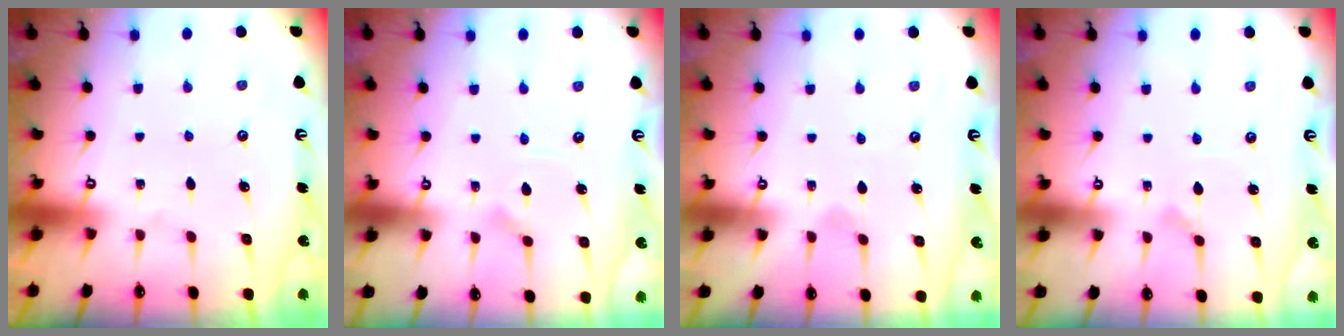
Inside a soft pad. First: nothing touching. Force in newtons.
{"total": 2.2, "press": 2.2, "slide": 0.1}
{"total": 0.0}
{"total": 0.9, "press": 0.9, "slide": 0.0}